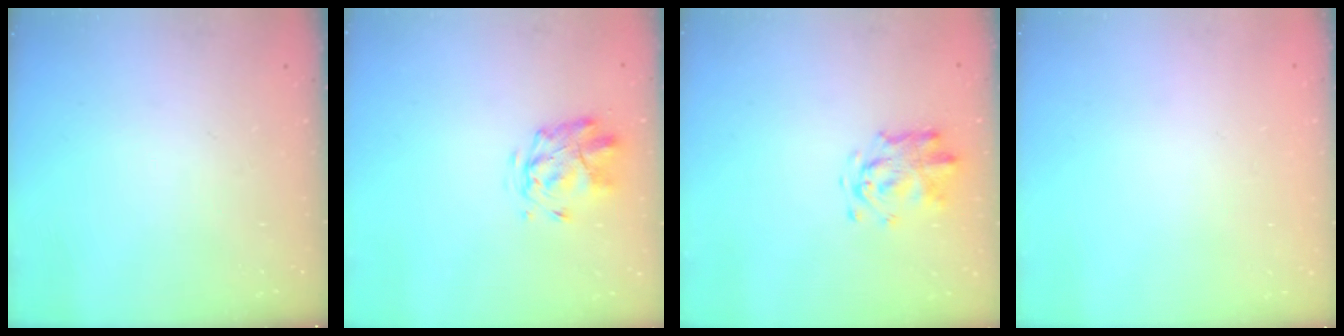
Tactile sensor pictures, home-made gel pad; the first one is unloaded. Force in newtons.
{"total": 2.9, "press": 2.5, "slide": 1.5}
{"total": 3.8, "press": 3.7, "slide": 1.1}
{"total": 1.8, "press": 1.8, "slide": 0.1}